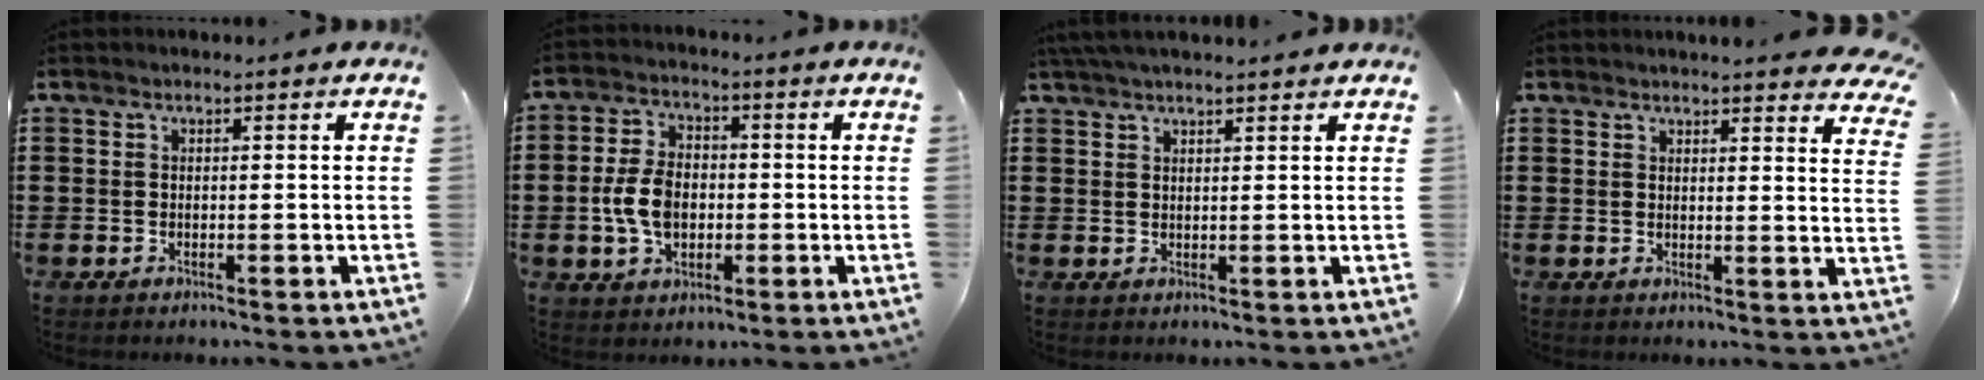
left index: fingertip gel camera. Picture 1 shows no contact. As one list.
[{"total": 7.1, "force": [-1.1, 4.6, 5.2], "torque": [-0.131, 0.002, -0.028]}, {"total": 2.4, "force": [2.3, 0.0, 0.9], "torque": [-0.022, 0.003, 0.043]}, {"total": 3.4, "force": [3.3, -0.1, 0.6], "torque": [-0.015, -0.014, 0.061]}]